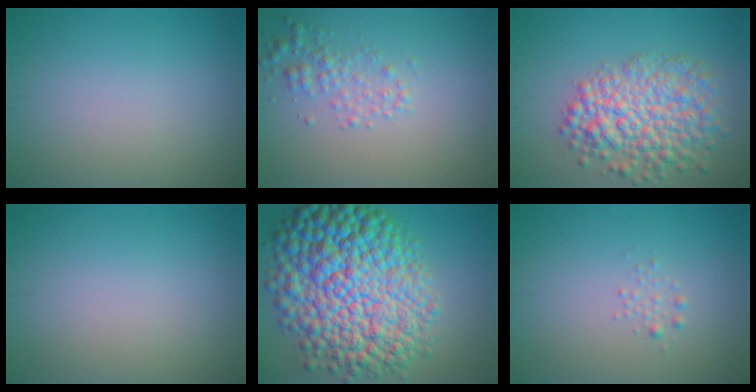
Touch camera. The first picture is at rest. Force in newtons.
{"total": 2.1, "press": 2.1, "slide": 0.1}
{"total": 7.3, "press": 7.3, "slide": 0.3}
{"total": 0.0}
{"total": 15.6, "press": 15.6, "slide": 0.2}
{"total": 0.8, "press": 0.8, "slide": 0.0}